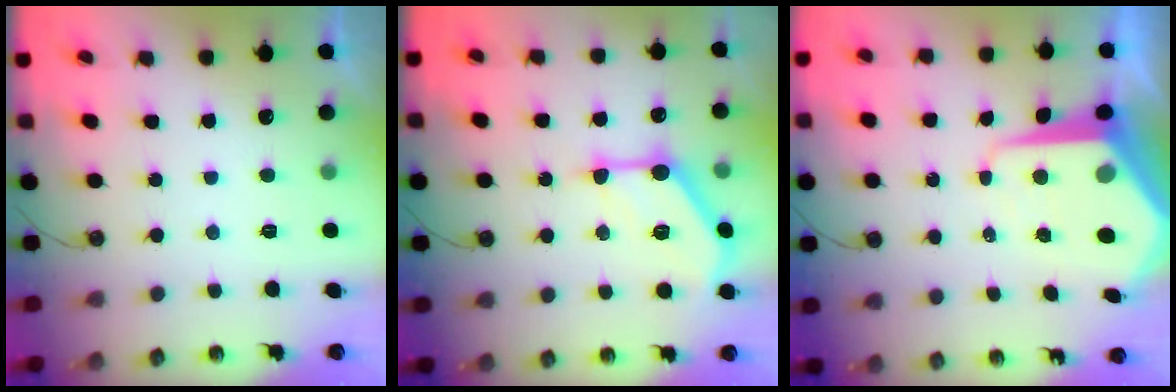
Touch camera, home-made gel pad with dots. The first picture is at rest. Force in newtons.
{"total": 15.7, "press": 15.7, "slide": 0.5}
{"total": 13.7, "press": 13.7, "slide": 1.1}